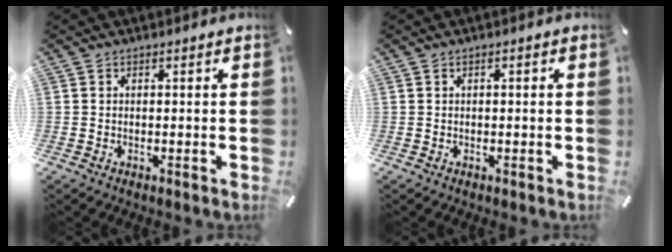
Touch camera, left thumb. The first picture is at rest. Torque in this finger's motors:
{"motor_torque": [0.03, -0.08, 0.02, -0.07, -0.01]}